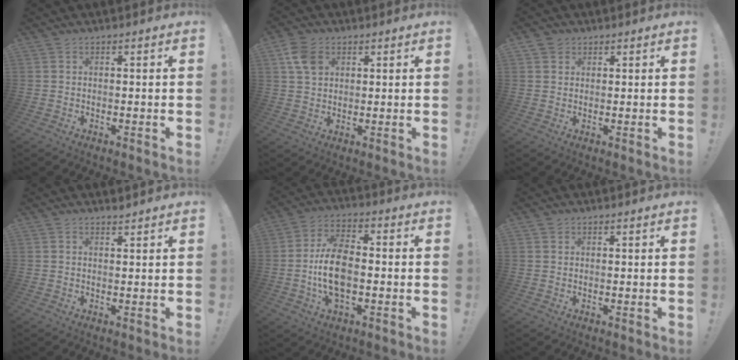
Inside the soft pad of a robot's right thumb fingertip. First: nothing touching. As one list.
[{"total": 7.5, "force": [2.9, 5.6, 4.0], "torque": [-0.065, 0.004, 0.061]}, {"total": 2.7, "force": [1.6, 2.1, 0.3], "torque": [-0.011, -0.001, 0.030]}, {"total": 1.4, "force": [1.3, -0.2, 0.1], "torque": [0.013, -0.014, 0.022]}, {"total": 12.7, "force": [-2.1, 7.2, 10.2], "torque": [-0.198, 0.008, -0.037]}, {"total": 0.8, "force": [0.5, 0.6, 0.0], "torque": [0.001, 0.000, 0.010]}]